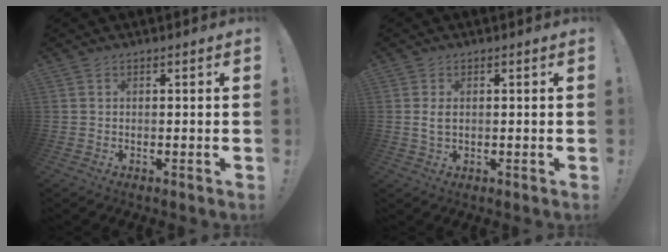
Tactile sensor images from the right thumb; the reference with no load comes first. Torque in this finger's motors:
{"motor_torque": [-0.36, -0.16, 0.15, -0.37, 0.17]}